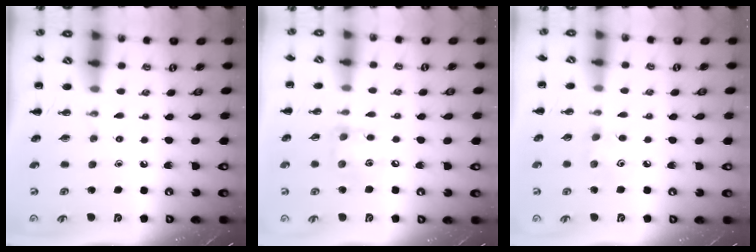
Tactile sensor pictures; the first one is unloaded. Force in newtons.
{"total": 7.7, "press": 7.7, "slide": 0.7}
{"total": 3.6, "press": 3.5, "slide": 1.0}